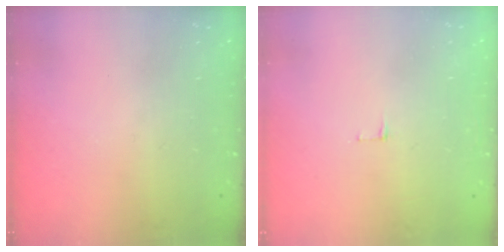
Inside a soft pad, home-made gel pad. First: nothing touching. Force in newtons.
{"total": 3.8, "press": 3.8, "slide": 0.3}